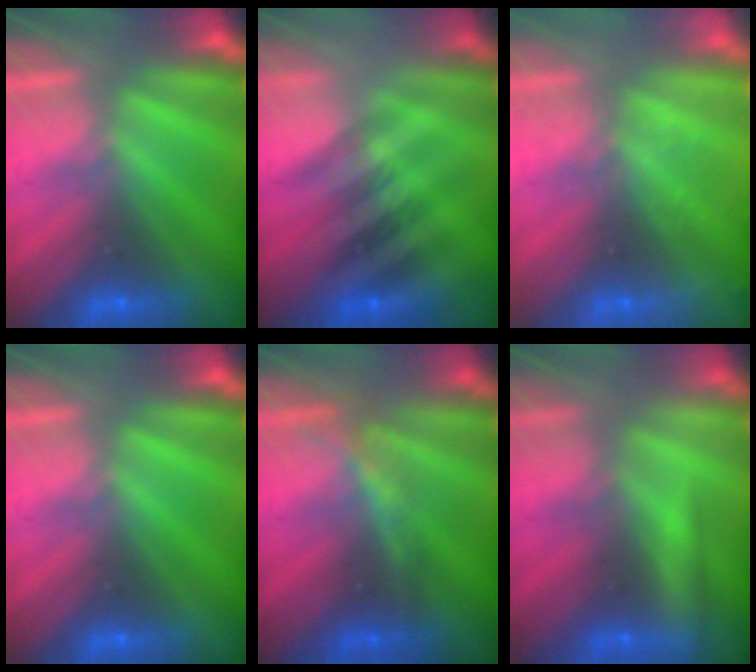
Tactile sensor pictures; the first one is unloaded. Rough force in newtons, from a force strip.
{"total": 2.3}
{"total": 2.3}
{"total": 0.0}
{"total": 1.6}
{"total": 2.1}